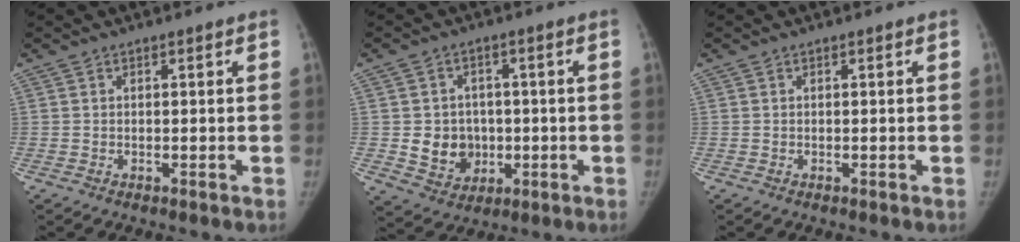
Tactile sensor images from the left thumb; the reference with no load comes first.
{"total": 8.2, "force": [-0.7, 7.2, 3.9], "torque": [-0.025, 0.004, -0.001]}
{"total": 0.0}